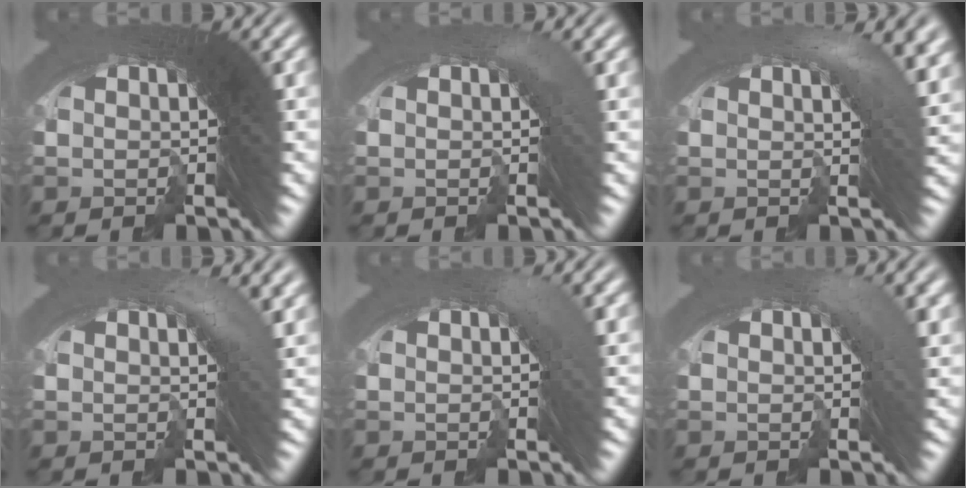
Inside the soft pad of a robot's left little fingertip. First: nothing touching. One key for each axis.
{"total": 1.3, "fx": -0.1, "fy": 0.5, "fz": 1.1, "tx": -0.010, "ty": 0.006, "tz": -0.006}
{"total": 4.6, "fx": 1.0, "fy": 1.9, "fz": 4.1, "tx": -0.039, "ty": 0.014, "tz": 0.004}
{"total": 3.1, "fx": 0.7, "fy": 1.2, "fz": 2.8, "tx": -0.027, "ty": 0.009, "tz": 0.000}
{"total": 1.7, "fx": 0.2, "fy": 0.7, "fz": 1.6, "tx": -0.013, "ty": 0.009, "tz": -0.004}
{"total": 2.5, "fx": 0.4, "fy": 0.9, "fz": 2.3, "tx": -0.018, "ty": 0.012, "tz": -0.003}